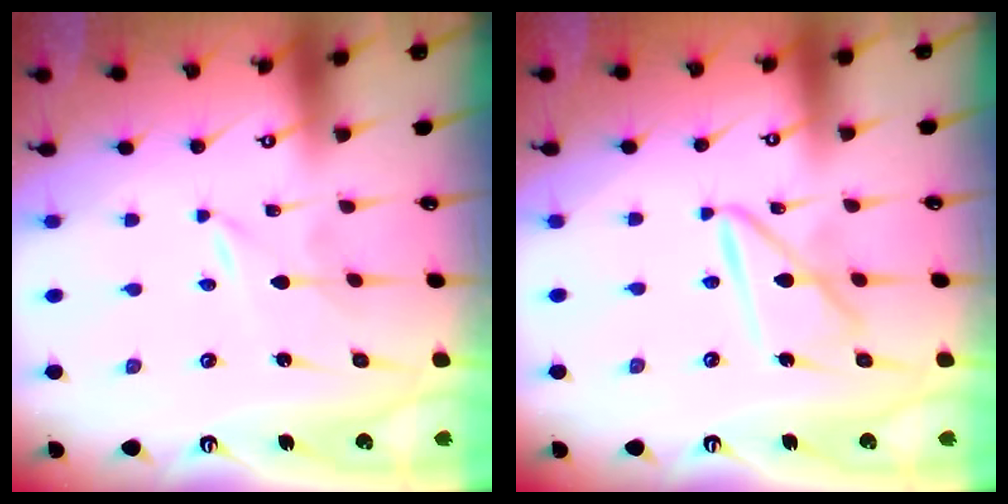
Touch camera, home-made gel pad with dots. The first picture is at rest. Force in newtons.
{"total": 11.2, "press": 11.1, "slide": 1.2}